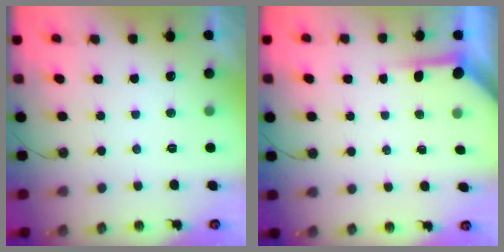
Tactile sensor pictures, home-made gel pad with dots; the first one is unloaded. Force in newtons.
{"total": 3.6, "press": 3.5, "slide": 0.5}